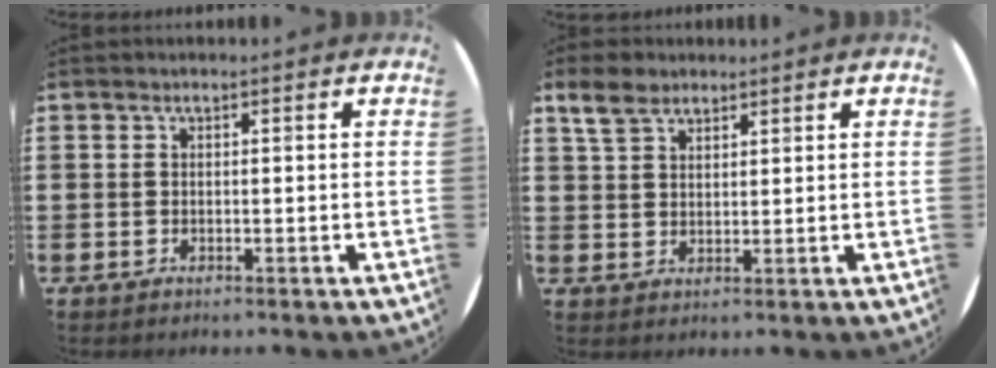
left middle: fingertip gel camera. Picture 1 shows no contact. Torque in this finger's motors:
{"motor_torque": [0.20, -0.66, 0.37, 0.07]}